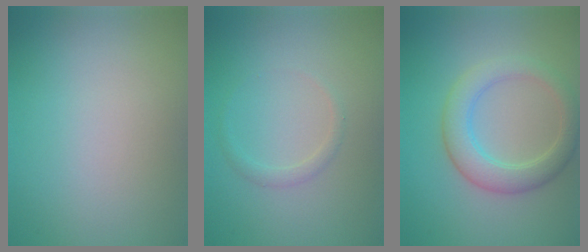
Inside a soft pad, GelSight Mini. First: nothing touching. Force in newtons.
{"total": 1.0, "press": 1.0, "slide": 0.0}
{"total": 4.1, "press": 4.1, "slide": 0.4}